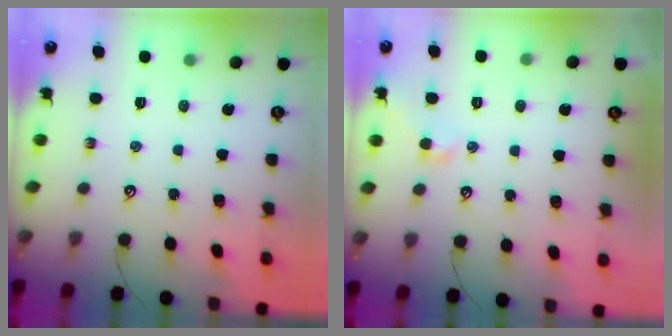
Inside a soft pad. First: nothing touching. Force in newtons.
{"total": 2.1, "press": 2.1, "slide": 0.5}